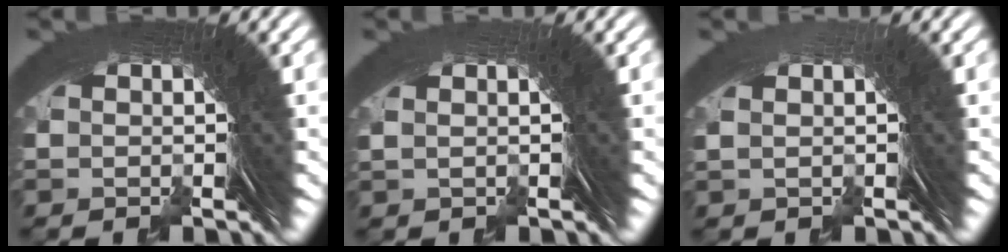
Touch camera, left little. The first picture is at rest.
{"total": 0.9, "force": [0.1, -0.8, 0.2], "torque": [0.003, 0.008, 0.007]}
{"total": 1.2, "force": [-0.1, -1.2, -0.1], "torque": [0.008, 0.009, 0.003]}